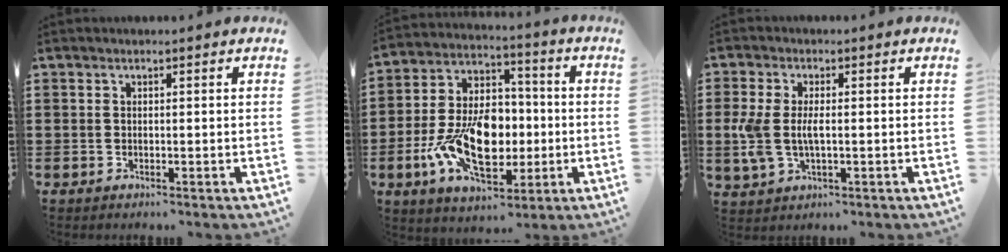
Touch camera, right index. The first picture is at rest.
{"total": 13.6, "force": [-3.0, 8.2, 10.4], "torque": [-0.220, 0.004, -0.053]}
{"total": 5.2, "force": [-0.2, 2.6, 4.5], "torque": [-0.116, -0.003, -0.011]}